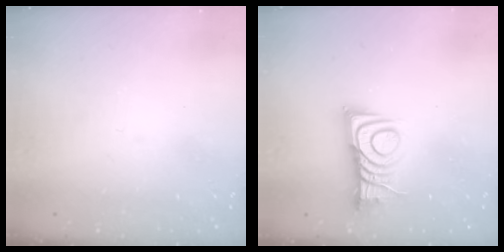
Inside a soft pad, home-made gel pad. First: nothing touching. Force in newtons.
{"total": 10.4, "press": 10.4, "slide": 0.0}